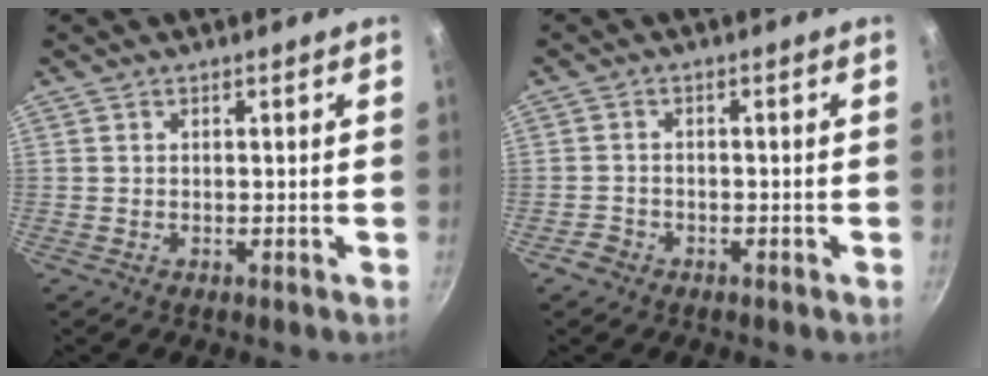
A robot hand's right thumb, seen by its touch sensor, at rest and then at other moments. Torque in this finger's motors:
{"motor_torque": [-0.23, 0.05, 0.02, 0.22, 0.01]}